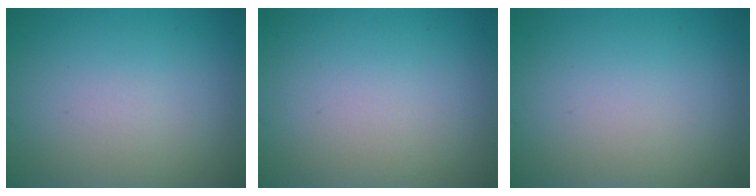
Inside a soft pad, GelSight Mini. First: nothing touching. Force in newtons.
{"total": 0.0}
{"total": 0.0}